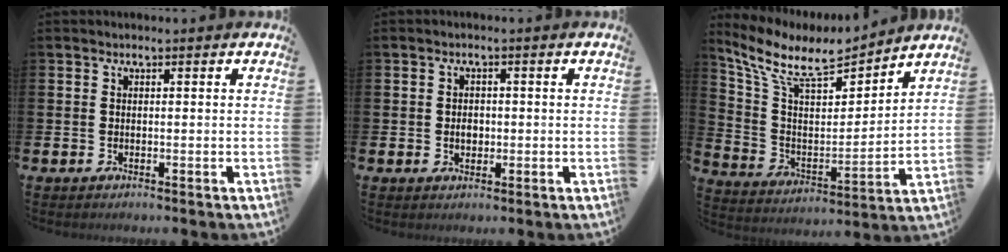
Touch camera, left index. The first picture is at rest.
{"total": 2.0, "force": [-0.1, 1.5, 1.3], "torque": [-0.007, -0.001, -0.008]}
{"total": 9.3, "force": [7.9, 2.9, 3.9], "torque": [-0.122, -0.052, 0.137]}